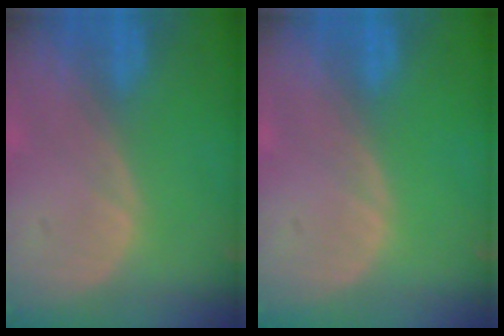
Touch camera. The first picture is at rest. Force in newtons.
{"total": 0.0}